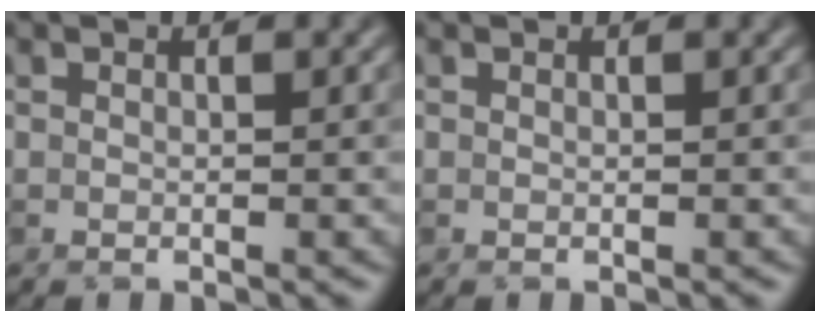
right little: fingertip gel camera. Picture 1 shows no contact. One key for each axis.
{"total": 0.0}